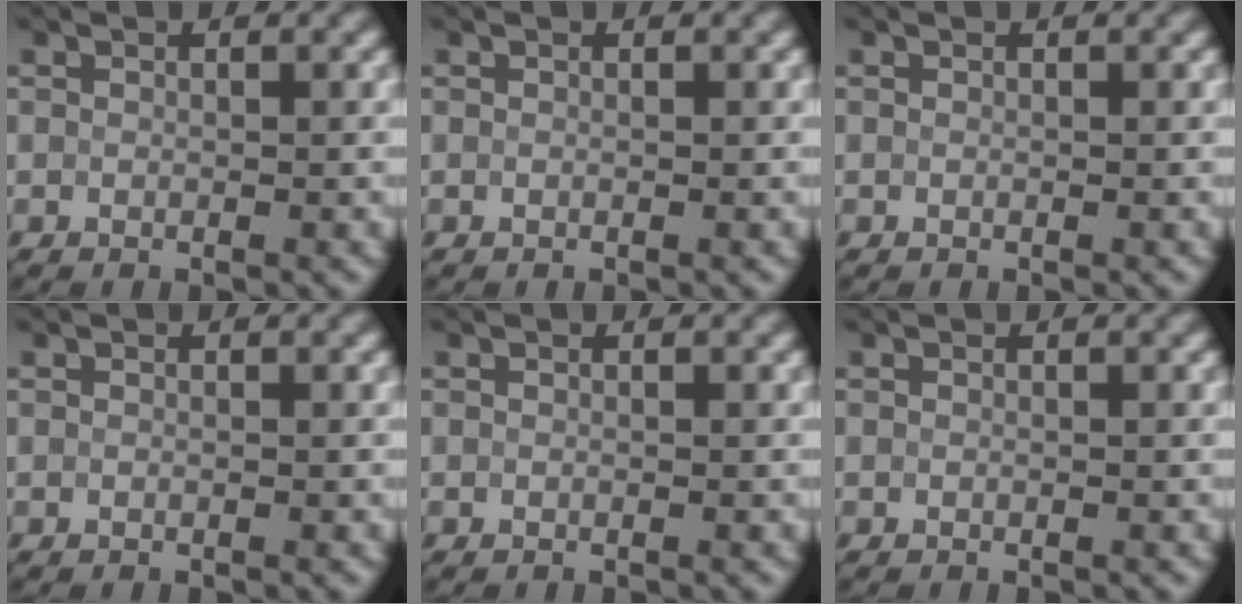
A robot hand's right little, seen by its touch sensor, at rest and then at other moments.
{"total": 0.0}
{"total": 0.0}
{"total": 0.0}
{"total": 0.0}
{"total": 0.0}